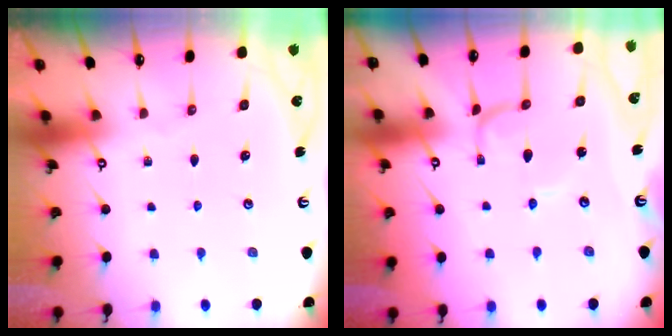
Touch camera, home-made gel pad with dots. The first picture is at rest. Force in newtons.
{"total": 1.3, "press": 1.3, "slide": 0.1}